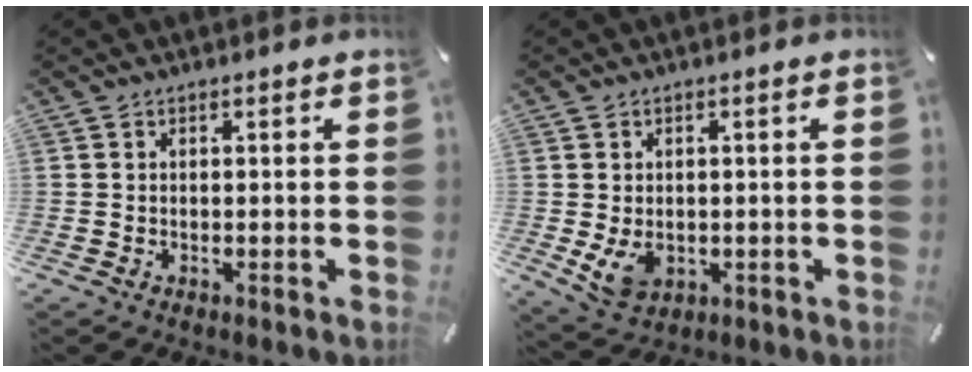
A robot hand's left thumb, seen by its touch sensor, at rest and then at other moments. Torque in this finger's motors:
{"motor_torque": [0.79, 1.70, 0.75, 0.25, 0.09]}